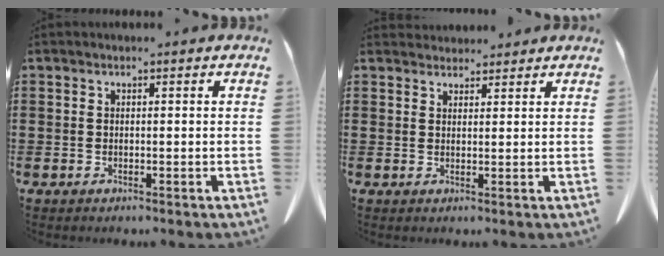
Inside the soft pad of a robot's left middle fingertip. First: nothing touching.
{"total": 2.4, "force": [2.4, 0.5, -0.1], "torque": [-0.005, -0.005, 0.047]}